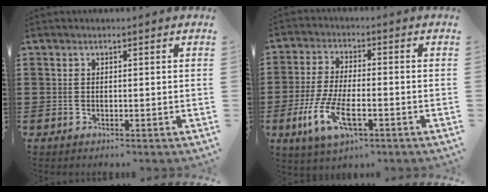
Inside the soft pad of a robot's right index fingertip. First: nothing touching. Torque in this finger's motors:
{"motor_torque": [2.15, 0.01, 0.33, 0.21]}